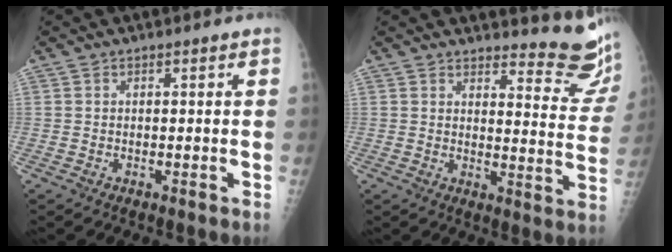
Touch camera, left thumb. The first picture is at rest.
{"total": 12.5, "force": [12.2, 1.7, 2.4], "torque": [-0.004, -0.144, 0.125]}